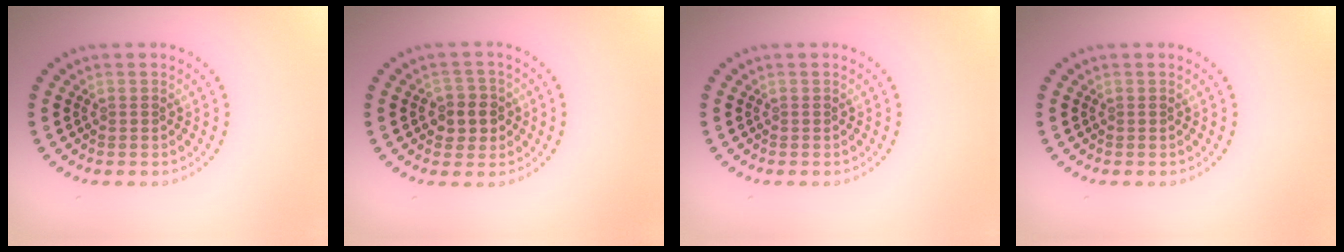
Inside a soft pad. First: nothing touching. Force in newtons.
{"total": 2.7, "press": 2.5, "slide": 0.8}
{"total": 0.0}
{"total": 0.0}